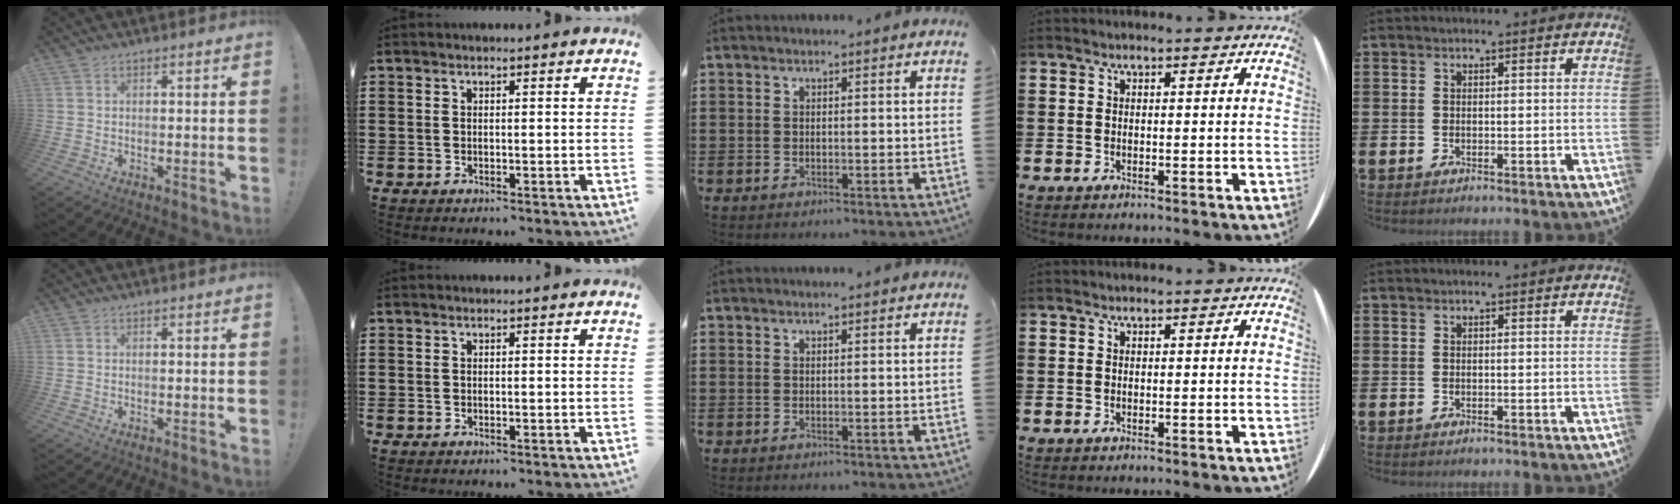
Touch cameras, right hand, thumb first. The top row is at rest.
{}